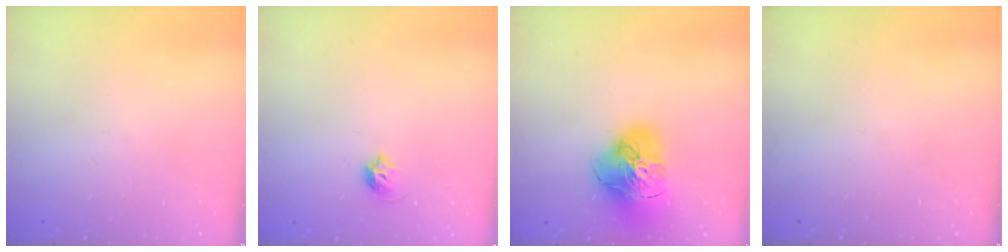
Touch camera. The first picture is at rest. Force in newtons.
{"total": 6.1, "press": 6.0, "slide": 1.1}
{"total": 18.6, "press": 18.5, "slide": 2.0}
{"total": 0.0}